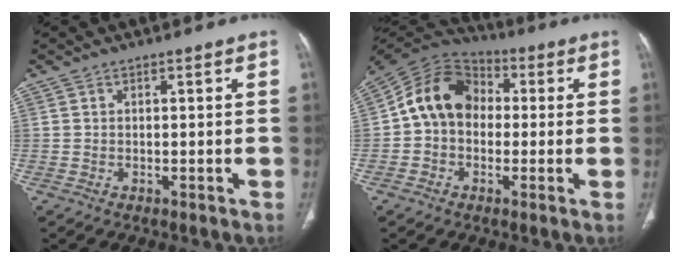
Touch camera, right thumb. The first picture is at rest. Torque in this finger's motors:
{"motor_torque": [-0.38, 0.70, 0.93, -0.03, 0.10]}